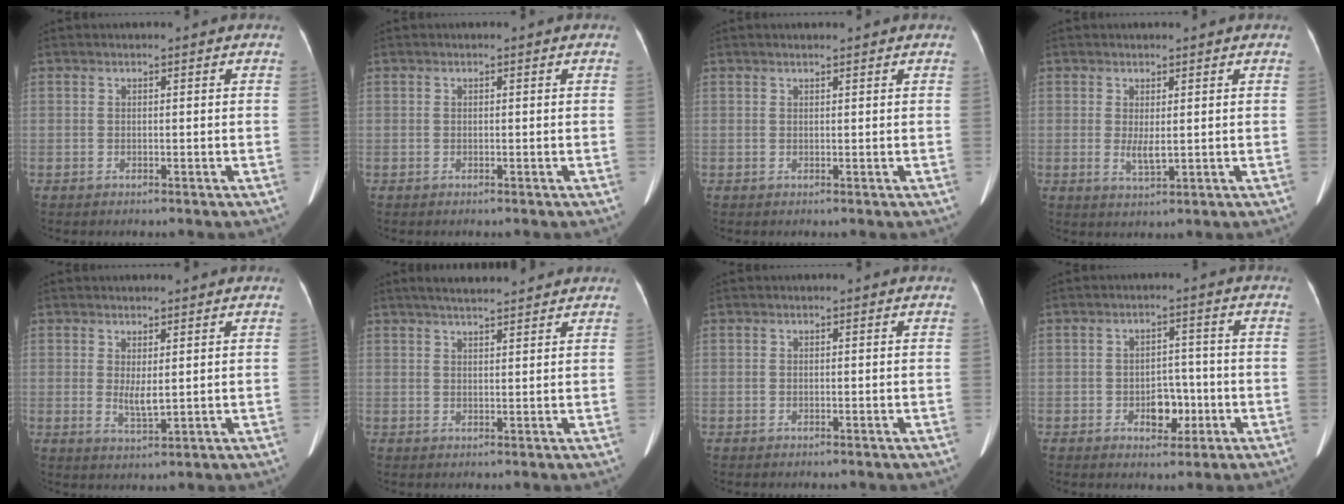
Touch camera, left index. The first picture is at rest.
{"total": 0.0}
{"total": 1.8, "force": [1.6, 0.1, 0.9], "torque": [-0.011, 0.016, 0.026]}
{"total": 2.6, "force": [0.5, 0.5, 2.5], "torque": [-0.048, -0.006, 0.015]}
{"total": 3.1, "force": [0.8, 0.6, 2.9], "torque": [-0.057, -0.007, 0.024]}
{"total": 7.3, "force": [6.4, 0.9, 3.3], "torque": [-0.053, 0.027, 0.094]}
{"total": 0.0}
{"total": 4.6, "force": [-1.6, 3.0, 3.1], "torque": [-0.043, 0.009, -0.018]}